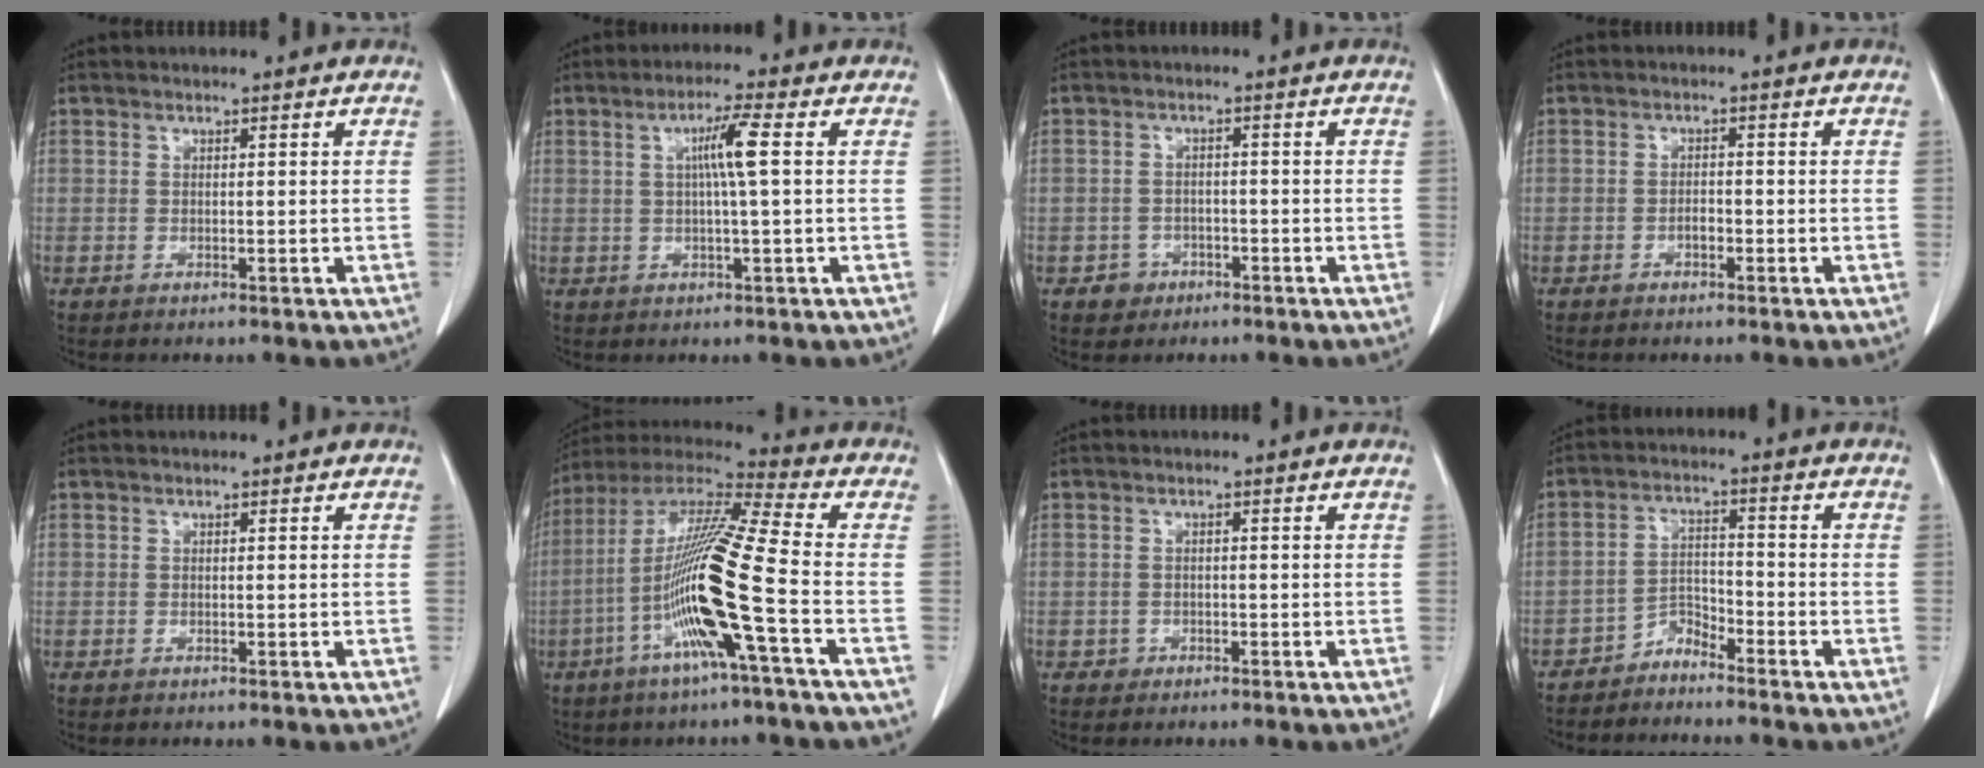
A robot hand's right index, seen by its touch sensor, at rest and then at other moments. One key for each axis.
{"total": 5.1, "fx": 0.9, "fy": -0.5, "fz": 5.0, "tx": -0.090, "ty": 0.005, "tz": 0.016}
{"total": 3.0, "fx": -1.5, "fy": 2.6, "fz": 0.1, "tx": 0.006, "ty": 0.015, "tz": -0.022}
{"total": 1.3, "fx": -0.7, "fy": 0.6, "fz": 0.9, "tx": -0.012, "ty": 0.005, "tz": -0.015}
{"total": 0.0}
{"total": 17.0, "fx": -4.9, "fy": -0.9, "fz": 16.2, "tx": -0.321, "ty": -0.005, "tz": -0.106}
{"total": 1.2, "fx": -0.6, "fy": 1.0, "fz": -0.1, "tx": 0.004, "ty": 0.007, "tz": -0.012}
{"total": 3.2, "fx": -3.0, "fy": 0.8, "fz": 0.4, "tx": 0.000, "ty": -0.001, "tz": -0.059}